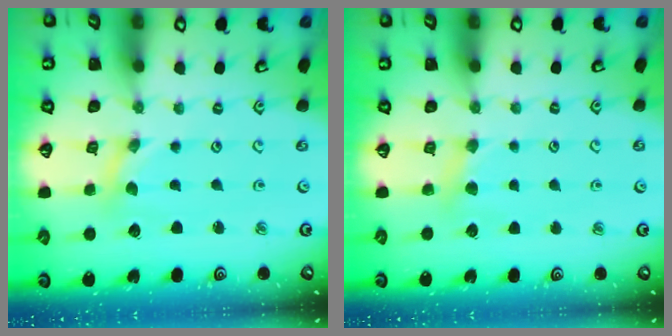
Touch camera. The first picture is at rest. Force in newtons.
{"total": 4.2, "press": 4.1, "slide": 0.6}